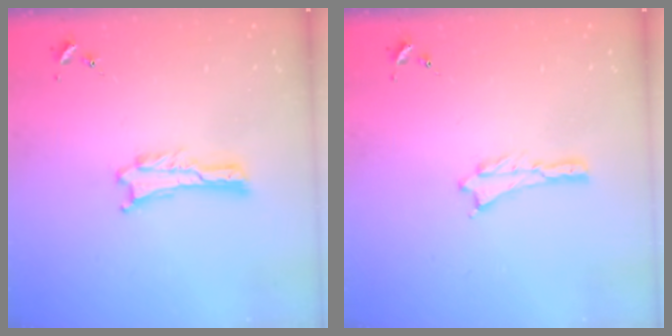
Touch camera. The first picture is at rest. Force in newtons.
{"total": 0.0}